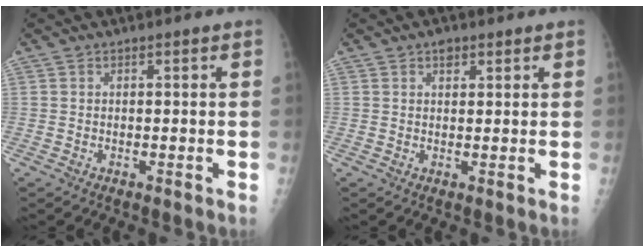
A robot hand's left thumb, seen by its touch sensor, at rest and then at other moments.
{"total": 1.9, "force": [1.2, 1.1, 1.0], "torque": [-0.003, -0.004, 0.014]}